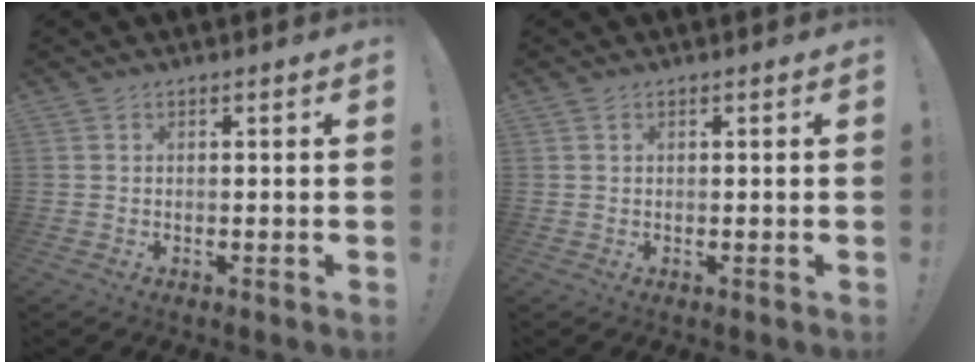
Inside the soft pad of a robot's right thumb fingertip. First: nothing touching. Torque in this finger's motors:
{"motor_torque": [0.08, -0.20, -0.28, 0.28, 0.01]}